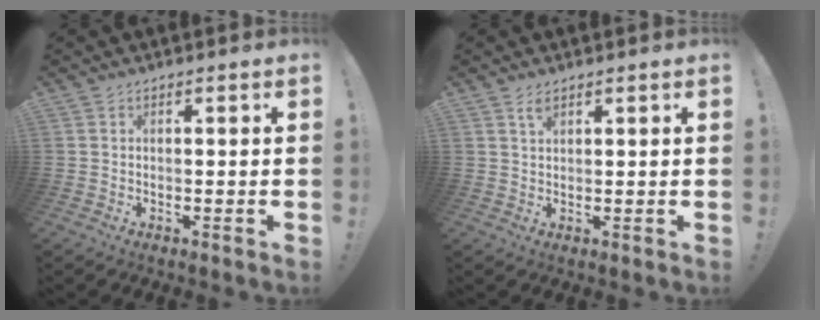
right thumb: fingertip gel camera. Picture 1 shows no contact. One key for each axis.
{"total": 2.2, "fx": 1.4, "fy": 0.7, "fz": 1.6, "tx": -0.024, "ty": -0.004, "tz": 0.023}